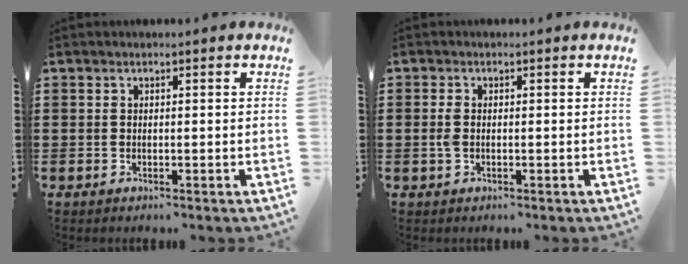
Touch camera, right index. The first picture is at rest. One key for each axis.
{"total": 1.8, "fx": -0.2, "fy": 1.0, "fz": 1.5, "tx": -0.046, "ty": -0.004, "tz": -0.010}